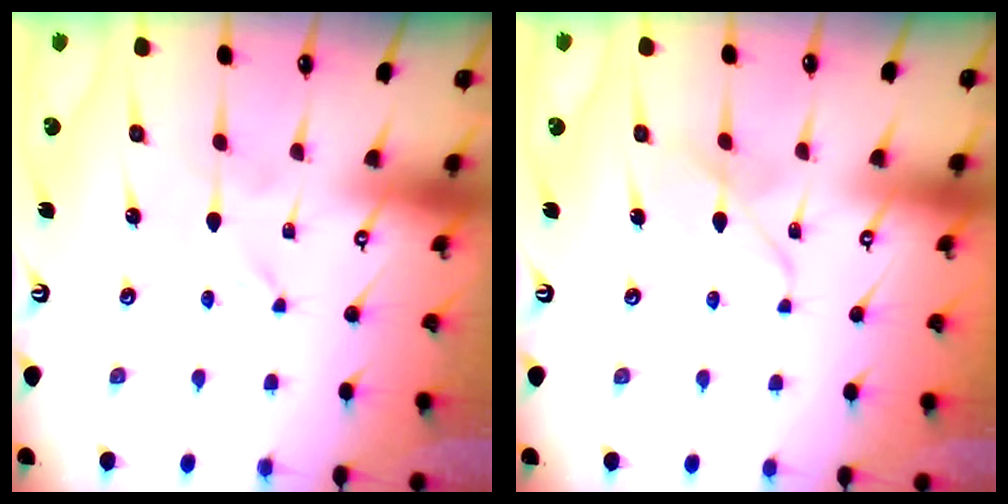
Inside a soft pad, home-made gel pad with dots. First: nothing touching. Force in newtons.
{"total": 7.3, "press": 7.3, "slide": 0.5}